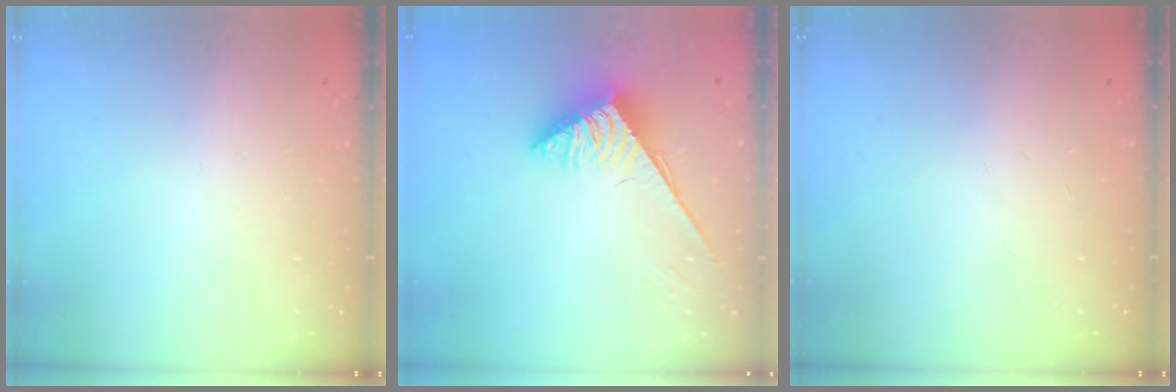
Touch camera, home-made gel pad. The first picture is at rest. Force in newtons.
{"total": 3.7, "press": 3.7, "slide": 0.6}
{"total": 0.0}